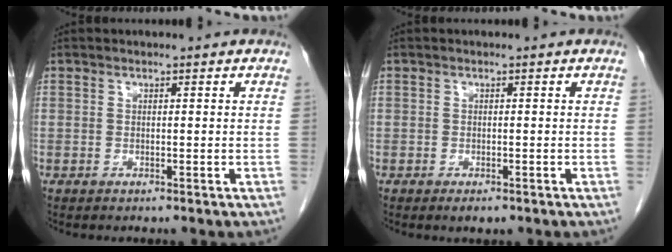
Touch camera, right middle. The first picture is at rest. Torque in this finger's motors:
{"motor_torque": [-0.06, 0.13, -0.16, -0.04]}